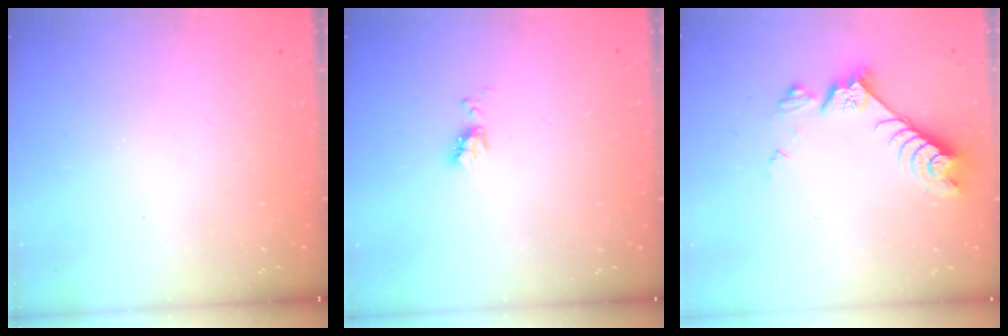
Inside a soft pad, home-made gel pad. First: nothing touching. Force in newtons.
{"total": 4.9, "press": 4.8, "slide": 0.8}
{"total": 7.4, "press": 7.3, "slide": 1.1}